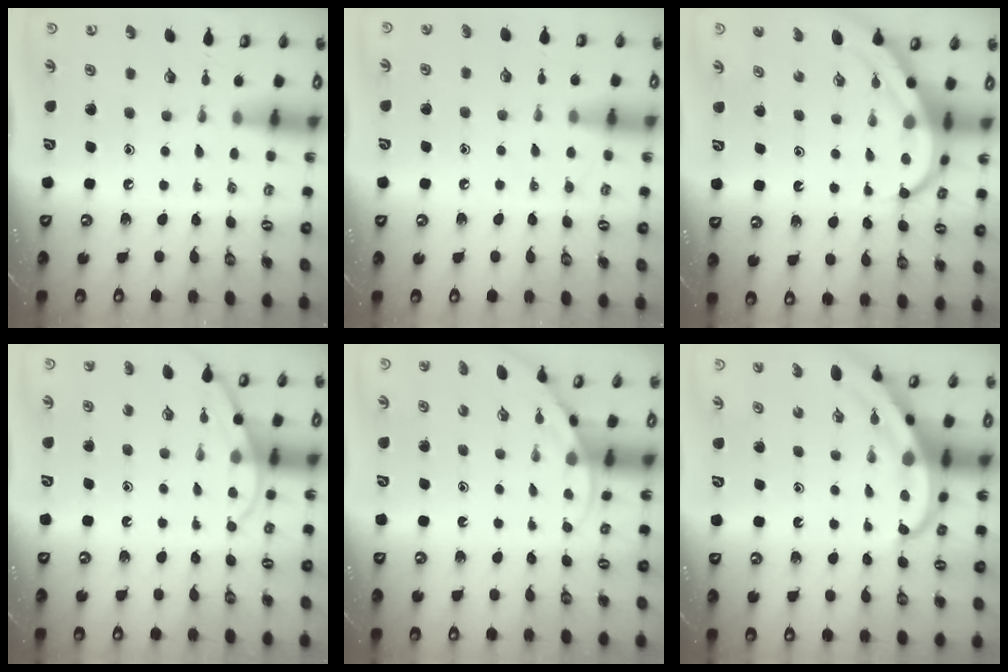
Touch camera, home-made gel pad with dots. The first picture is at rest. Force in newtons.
{"total": 5.4, "press": 5.4, "slide": 0.7}
{"total": 7.6, "press": 7.6, "slide": 0.8}
{"total": 3.8, "press": 3.8, "slide": 0.3}
{"total": 3.2, "press": 3.2, "slide": 0.0}
{"total": 5.2, "press": 5.1, "slide": 0.8}